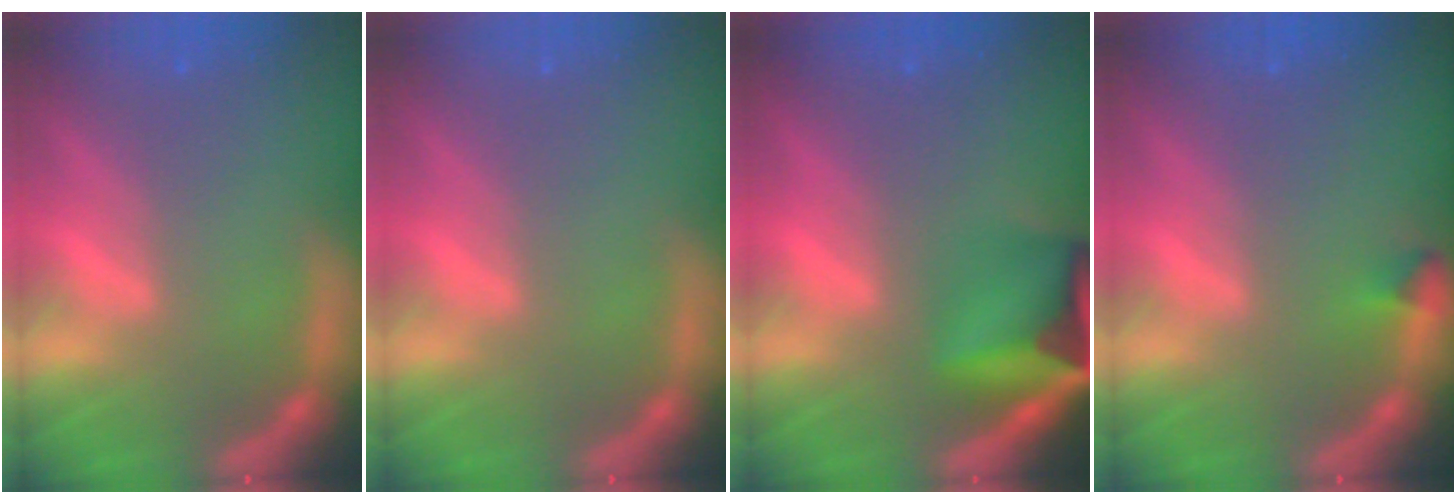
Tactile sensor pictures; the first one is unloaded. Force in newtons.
{"total": 0.0}
{"total": 8.4}
{"total": 0.9}